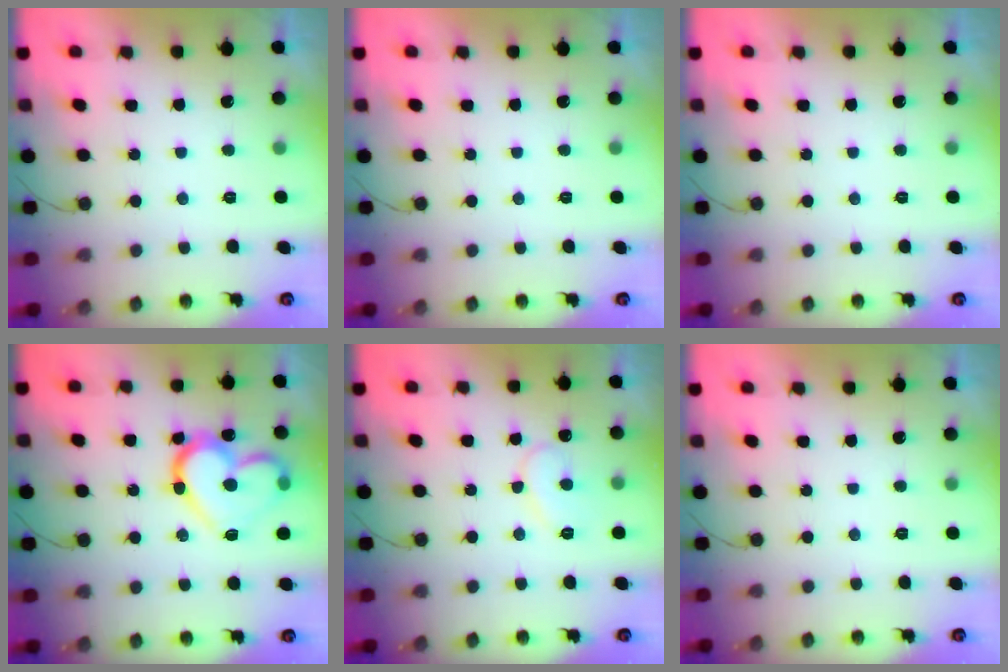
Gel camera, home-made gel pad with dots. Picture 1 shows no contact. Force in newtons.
{"total": 0.0}
{"total": 0.0}
{"total": 17.0, "press": 16.9, "slide": 2.1}
{"total": 8.8, "press": 8.8, "slide": 0.8}
{"total": 0.0}